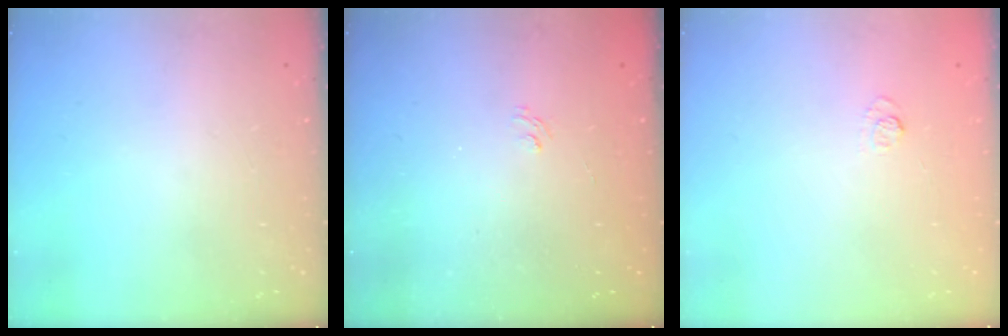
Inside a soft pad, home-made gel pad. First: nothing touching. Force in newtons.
{"total": 1.4, "press": 0.7, "slide": 1.1}
{"total": 5.3, "press": 5.2, "slide": 1.2}